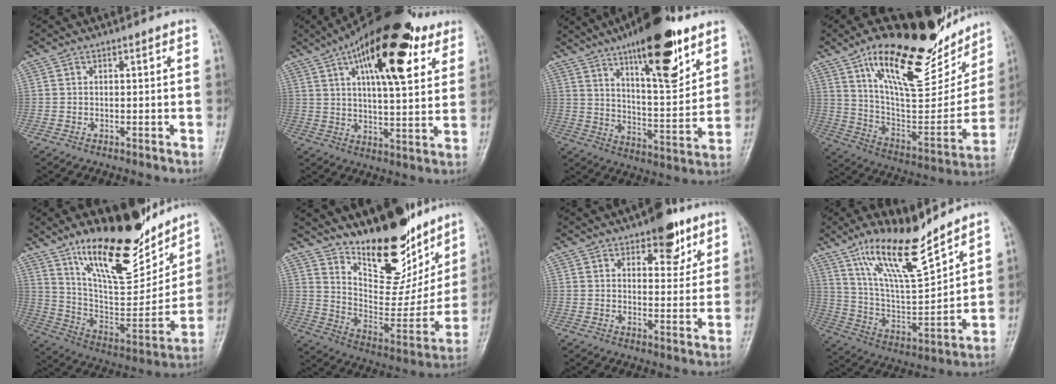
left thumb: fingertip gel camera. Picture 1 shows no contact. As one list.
[{"total": 22.7, "force": [10.7, 8.7, 18.0], "torque": [-0.254, -0.012, 0.164]}, {"total": 20.0, "force": [11.8, 6.1, 14.9], "torque": [-0.196, -0.059, 0.191]}, {"total": 29.7, "force": [18.5, 11.4, 20.2], "torque": [-0.270, -0.053, 0.304]}, {"total": 24.1, "force": [16.7, 8.7, 15.0], "torque": [-0.192, -0.091, 0.286]}, {"total": 23.6, "force": [17.1, 10.0, 12.7], "torque": [-0.139, -0.106, 0.275]}, {"total": 8.6, "force": [5.2, 4.1, 5.4], "torque": [-0.041, -0.025, 0.070]}, {"total": 16.5, "force": [12.1, 3.7, 10.6], "torque": [-0.171, -0.069, 0.235]}]